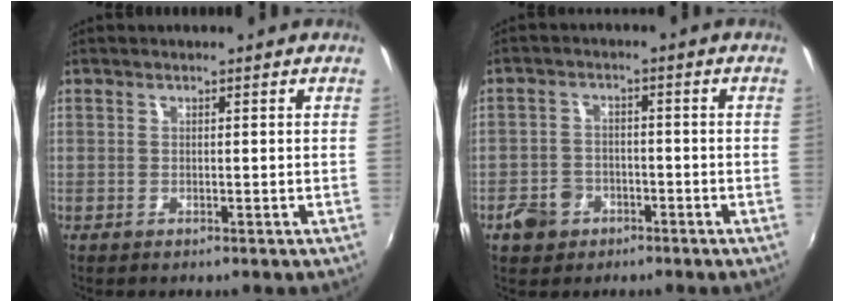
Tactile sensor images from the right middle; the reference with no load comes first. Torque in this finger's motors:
{"motor_torque": [0.58, -0.51, 0.02, 0.01]}